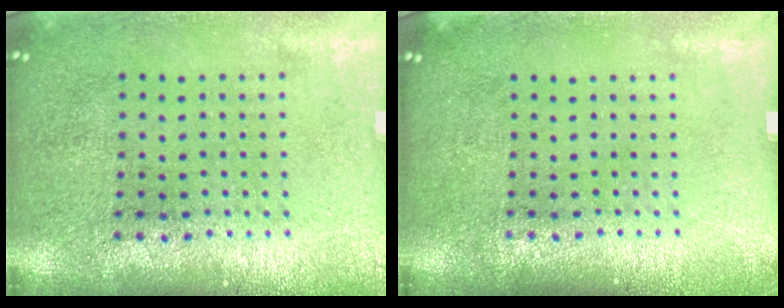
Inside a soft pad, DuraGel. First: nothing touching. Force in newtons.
{"total": 0.0}